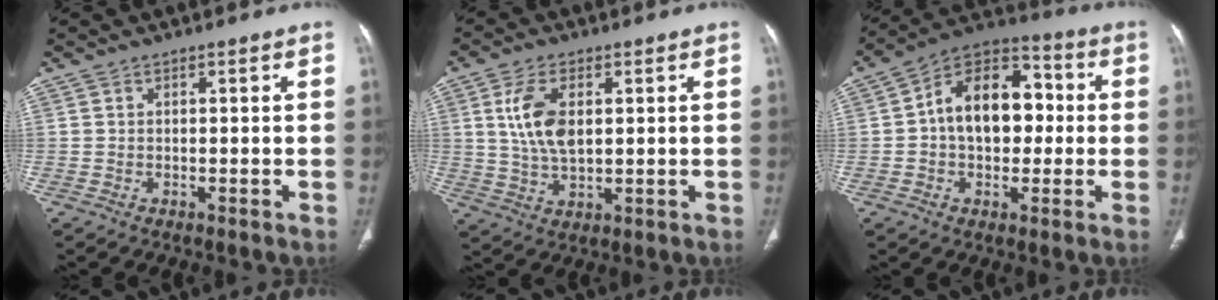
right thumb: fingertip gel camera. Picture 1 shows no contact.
{"total": 8.8, "force": [2.0, 4.8, 7.1], "torque": [-0.141, -0.006, 0.043]}
{"total": 15.3, "force": [0.7, 10.3, 11.3], "torque": [-0.138, 0.036, 0.000]}